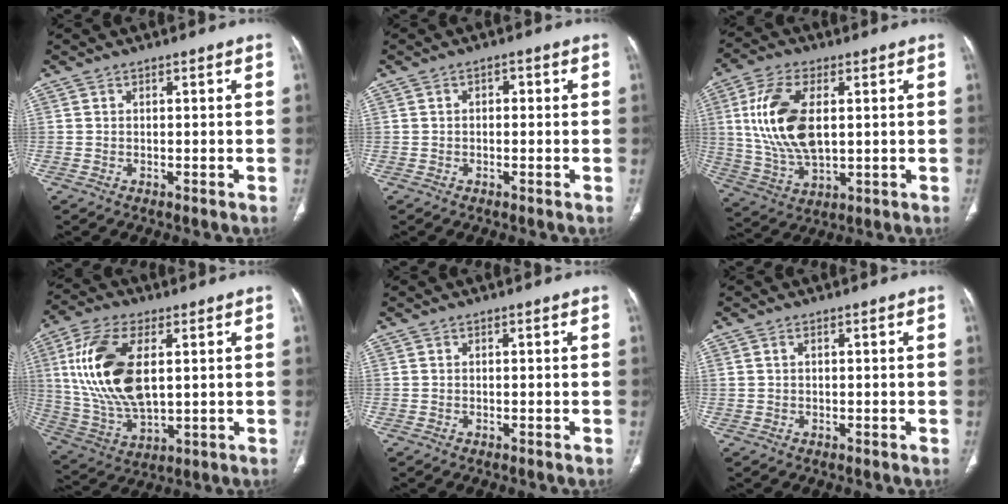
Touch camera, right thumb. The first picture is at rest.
{"total": 1.4, "force": [0.1, 1.0, 1.0], "torque": [-0.009, 0.007, -0.002]}
{"total": 15.1, "force": [2.5, 7.8, 12.7], "torque": [-0.259, -0.007, 0.055]}
{"total": 17.7, "force": [3.2, 9.0, 14.9], "torque": [-0.302, -0.009, 0.069]}
{"total": 0.0}
{"total": 0.5, "force": [0.3, 0.3, 0.3], "torque": [-0.008, 0.005, 0.007]}